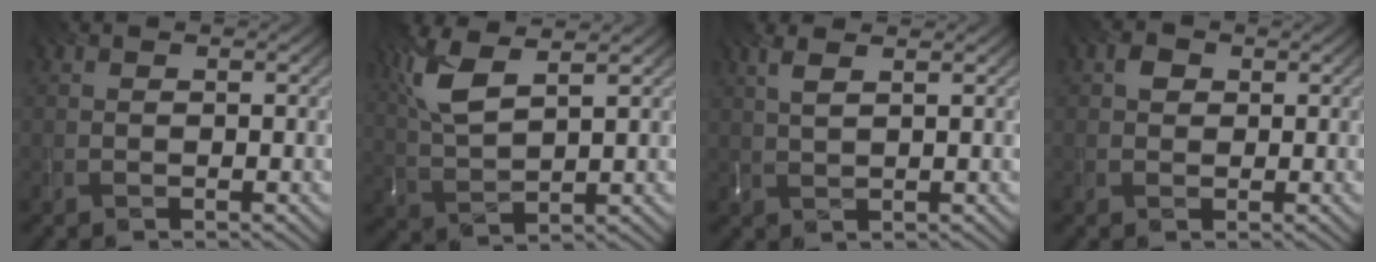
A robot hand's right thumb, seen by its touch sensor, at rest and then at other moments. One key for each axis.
{"total": 8.3, "fx": 4.3, "fy": 2.7, "fz": 6.6, "tx": -0.177, "ty": 0.019, "tz": 0.091}
{"total": 3.0, "fx": 1.7, "fy": 0.5, "fz": 2.5, "tx": -0.068, "ty": 0.009, "tz": 0.038}
{"total": 1.7, "fx": 0.5, "fy": 1.4, "fz": 0.9, "tx": -0.017, "ty": 0.004, "tz": 0.003}